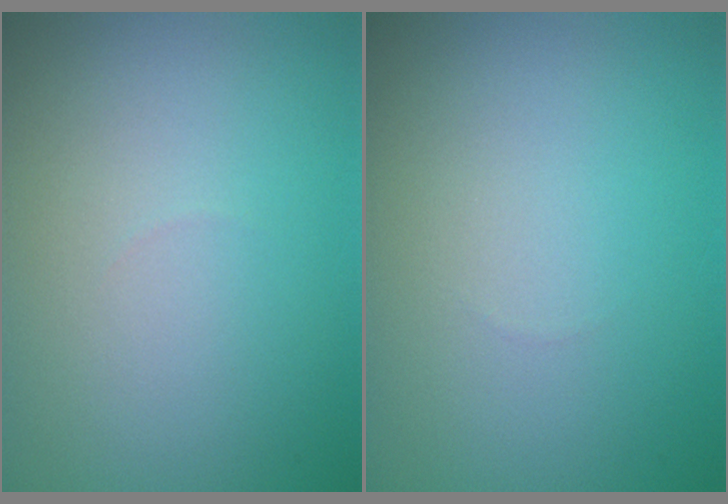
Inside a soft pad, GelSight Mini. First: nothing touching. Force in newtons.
{"total": 0.0}